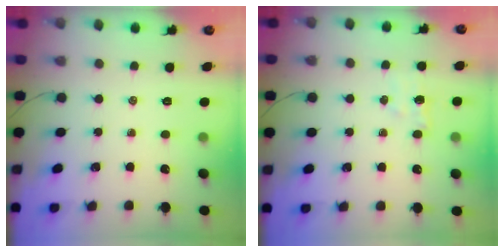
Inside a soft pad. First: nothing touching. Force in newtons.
{"total": 4.3, "press": 4.1, "slide": 1.2}